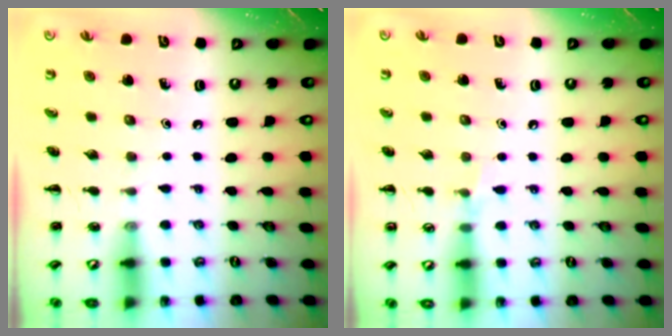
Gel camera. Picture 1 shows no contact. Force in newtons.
{"total": 4.4, "press": 4.2, "slide": 1.3}